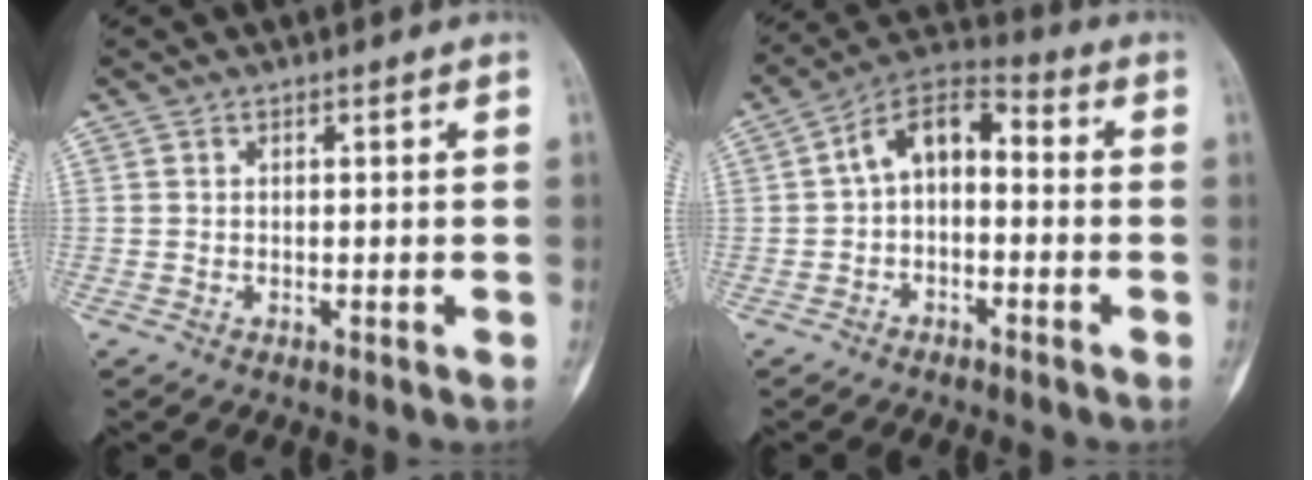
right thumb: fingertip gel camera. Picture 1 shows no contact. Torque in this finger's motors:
{"motor_torque": [0.39, 0.36, 0.43, -0.40, 0.03]}